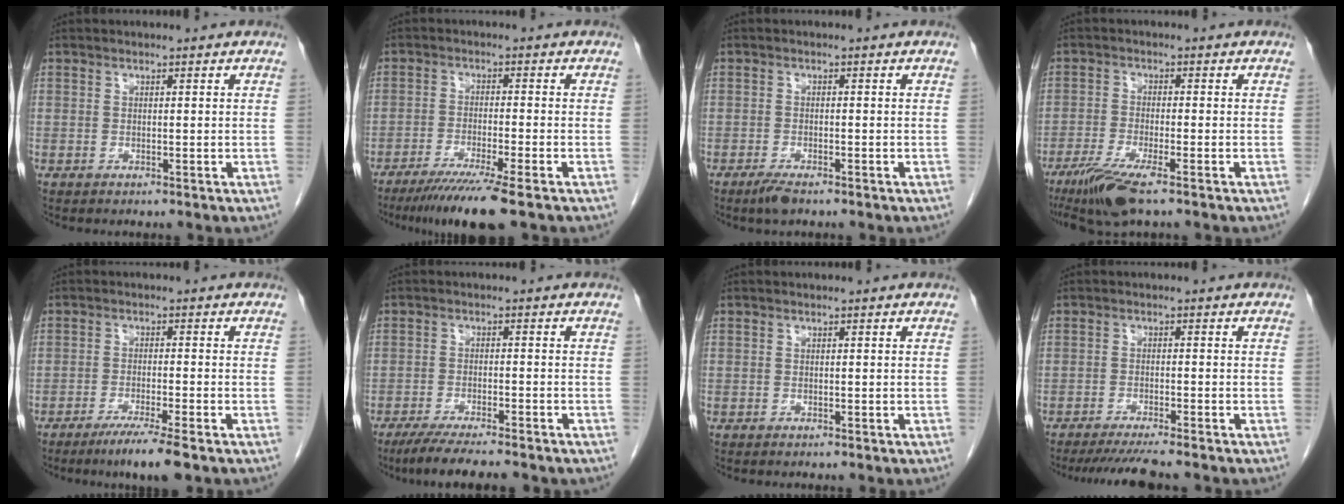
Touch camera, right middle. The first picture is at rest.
{"total": 8.8, "force": [-6.4, -0.9, 6.0], "torque": [-0.094, -0.026, -0.105]}
{"total": 2.3, "force": [-1.7, 0.5, 1.5], "torque": [-0.035, -0.005, -0.032]}
{"total": 6.8, "force": [-4.6, 0.6, 5.0], "torque": [-0.098, -0.018, -0.083]}
{"total": 6.0, "force": [-4.2, -0.4, 4.3], "torque": [-0.071, -0.015, -0.072]}
{"total": 10.1, "force": [-8.4, 1.1, 5.5], "torque": [-0.080, -0.021, -0.127]}
{"total": 0.0}
{"total": 7.2, "force": [-6.3, -0.2, 3.5], "torque": [-0.045, -0.019, -0.099]}